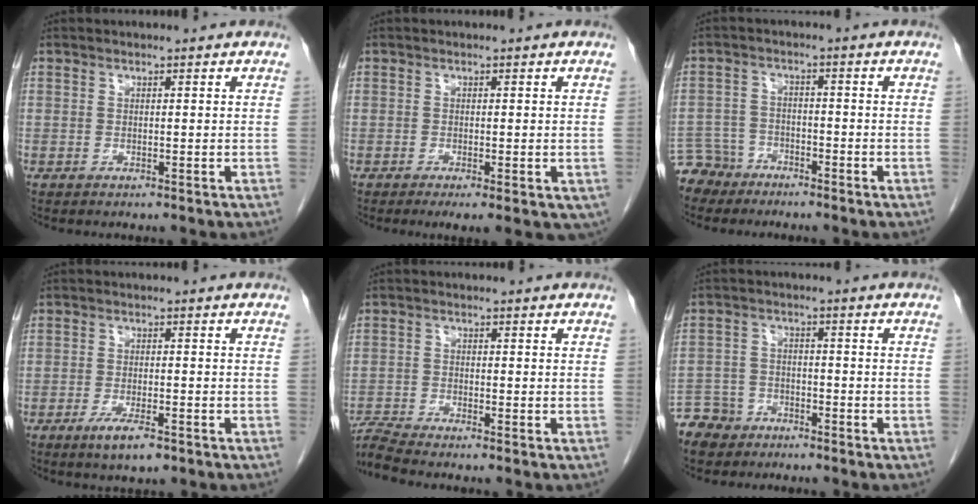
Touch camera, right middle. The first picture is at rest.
{"total": 6.5, "force": [-3.5, 2.6, 4.9], "torque": [-0.060, -0.014, -0.050]}
{"total": 5.5, "force": [-4.6, 2.9, -0.5], "torque": [0.012, -0.003, -0.091]}
{"total": 4.2, "force": [-2.5, 0.8, 3.2], "torque": [-0.064, -0.007, -0.040]}
{"total": 4.2, "force": [-3.9, -1.2, 0.8], "torque": [-0.021, -0.012, -0.076]}
{"total": 6.4, "force": [-5.1, 3.9, 0.3], "torque": [-0.009, 0.000, -0.096]}